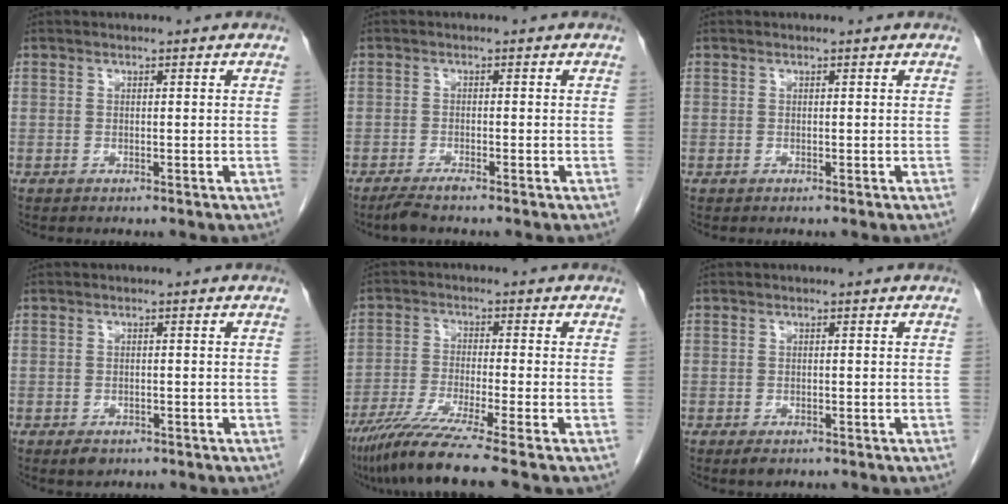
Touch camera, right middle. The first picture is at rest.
{"total": 2.2, "force": [-1.9, 0.0, 1.2], "torque": [-0.028, -0.006, -0.037]}
{"total": 0.0}
{"total": 1.9, "force": [-1.2, 1.2, 0.9], "torque": [-0.016, -0.001, -0.010]}
{"total": 9.5, "force": [-7.3, -1.8, 5.8], "torque": [-0.099, -0.038, -0.126]}
{"total": 1.6, "force": [-1.0, 0.8, 1.0], "torque": [-0.015, -0.001, -0.010]}